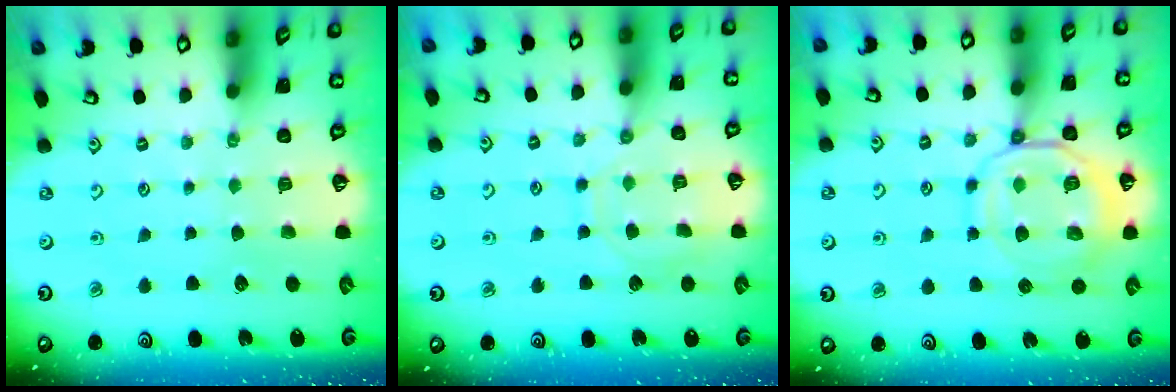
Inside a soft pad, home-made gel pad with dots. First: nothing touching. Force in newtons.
{"total": 9.0, "press": 9.0, "slide": 0.8}
{"total": 12.4, "press": 12.3, "slide": 1.5}